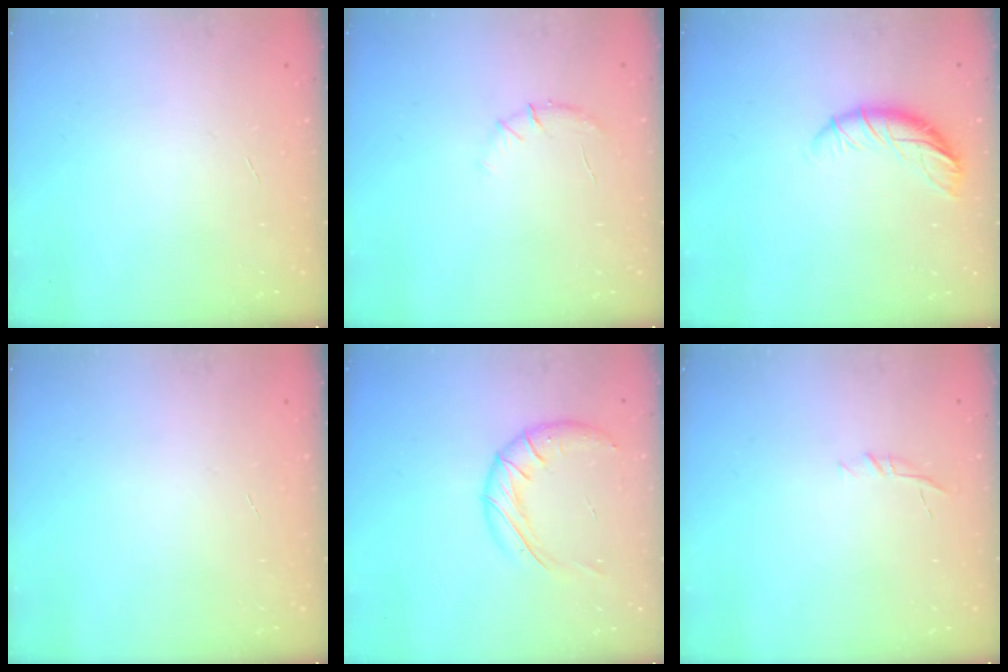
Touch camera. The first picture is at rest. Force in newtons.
{"total": 5.4, "press": 5.2, "slide": 1.7}
{"total": 9.9, "press": 9.9, "slide": 0.9}
{"total": 0.0}
{"total": 10.5, "press": 10.5, "slide": 0.8}
{"total": 5.6, "press": 5.4, "slide": 1.7}